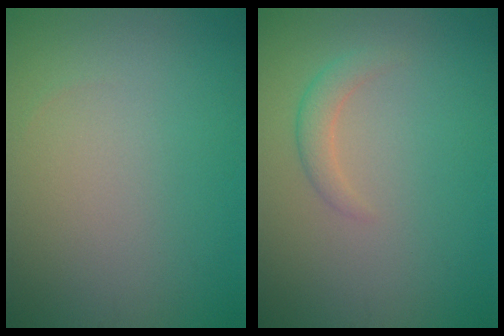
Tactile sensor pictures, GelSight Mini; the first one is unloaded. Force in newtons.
{"total": 1.6, "press": 1.6, "slide": 0.1}